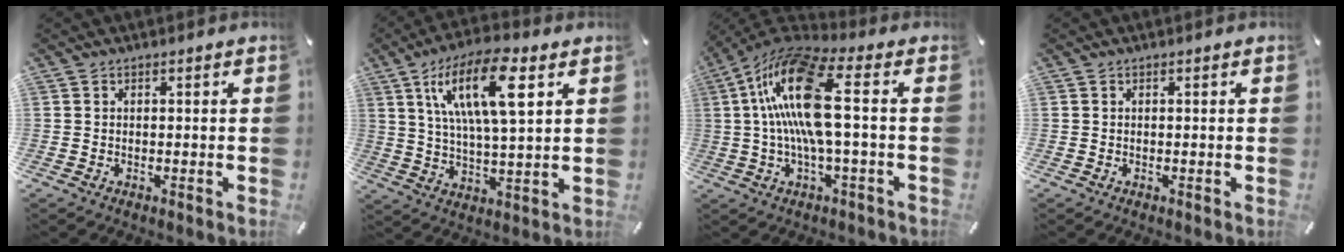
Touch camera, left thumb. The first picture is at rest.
{"total": 16.3, "force": [7.0, 5.5, 13.6], "torque": [-0.261, -0.003, 0.111]}
{"total": 17.4, "force": [1.7, 4.6, 16.7], "torque": [-0.349, -0.009, 0.018]}
{"total": 0.0}